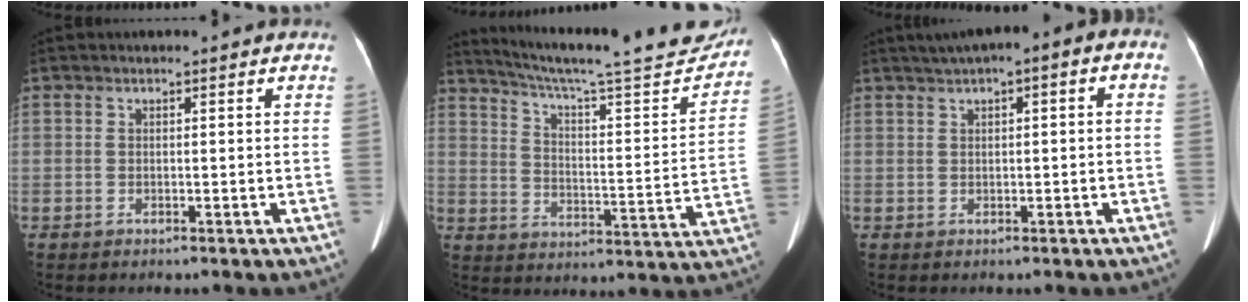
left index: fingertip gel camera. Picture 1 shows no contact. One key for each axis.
{"total": 25.5, "fx": 23.1, "fy": 2.4, "fz": 10.6, "tx": -0.165, "ty": -0.054, "tz": 0.302}
{"total": 6.1, "fx": 2.2, "fy": 1.7, "fz": 5.4, "tx": -0.086, "ty": 0.033, "tz": 0.026}